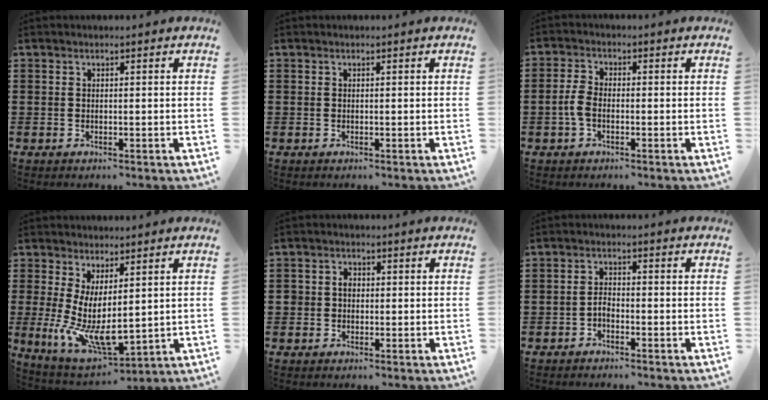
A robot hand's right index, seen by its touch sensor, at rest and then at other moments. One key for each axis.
{"total": 0.0}
{"total": 3.0, "fx": -1.0, "fy": 1.1, "fz": 2.6, "tx": -0.070, "ty": -0.008, "tz": -0.023}
{"total": 7.8, "fx": 0.6, "fy": 3.0, "fz": 7.1, "tx": -0.152, "ty": -0.043, "tz": 0.013}
{"total": 1.9, "fx": 0.0, "fy": 1.7, "fz": 0.9, "tx": -0.022, "ty": 0.009, "tz": -0.001}
{"total": 1.8, "fx": -1.3, "fy": 0.8, "fz": 1.0, "tx": -0.023, "ty": 0.002, "tz": -0.026}